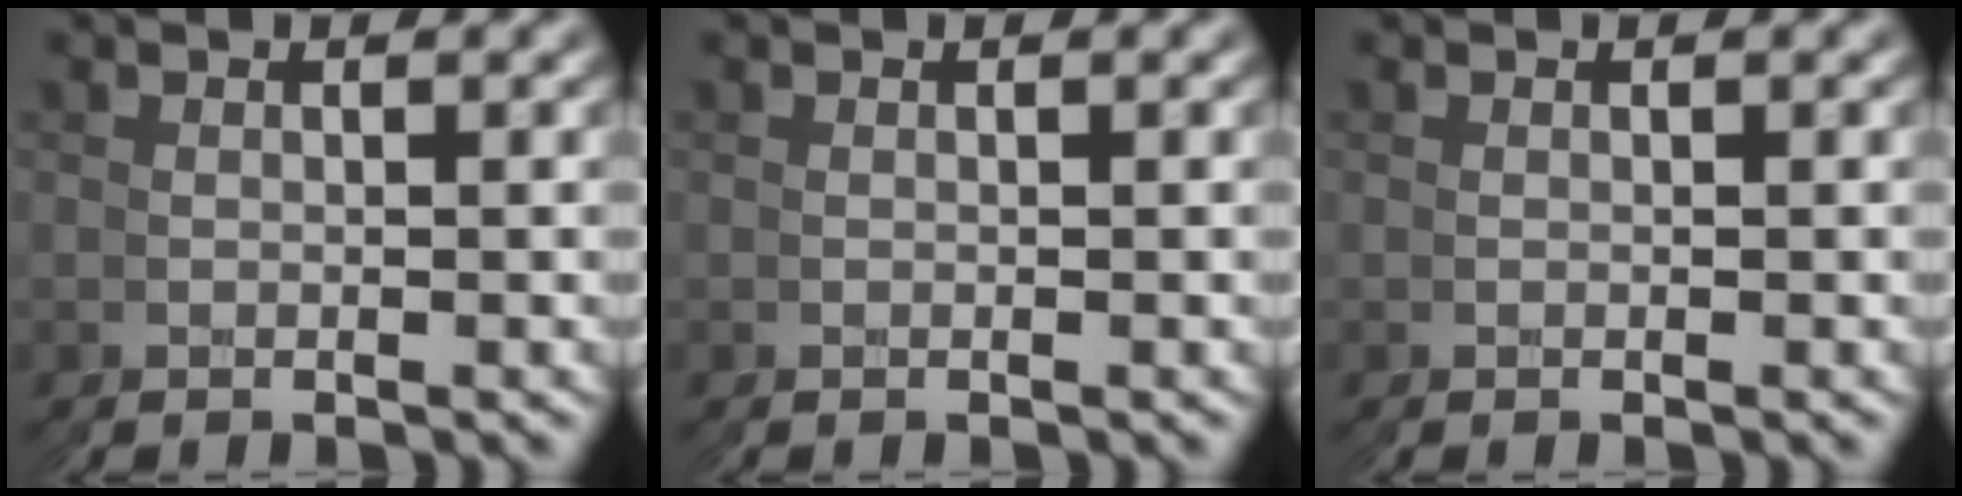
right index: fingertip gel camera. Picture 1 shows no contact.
{"total": 0.0}
{"total": 0.0}